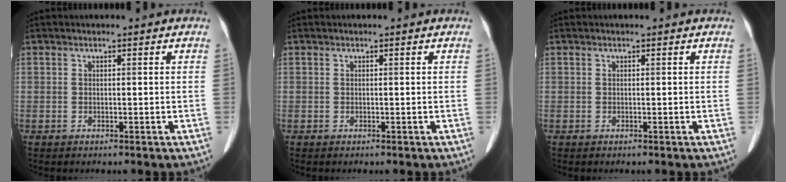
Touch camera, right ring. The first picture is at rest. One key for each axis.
{"total": 0.0}
{"total": 0.0}